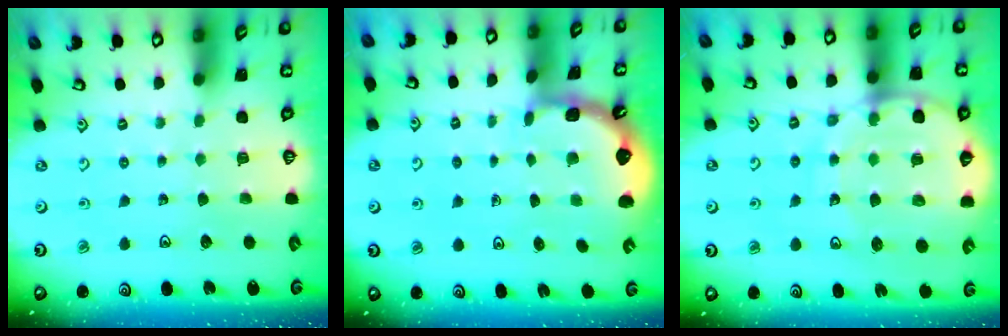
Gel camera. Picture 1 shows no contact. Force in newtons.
{"total": 1.7, "press": 1.7, "slide": 0.2}
{"total": 14.4, "press": 14.1, "slide": 3.2}